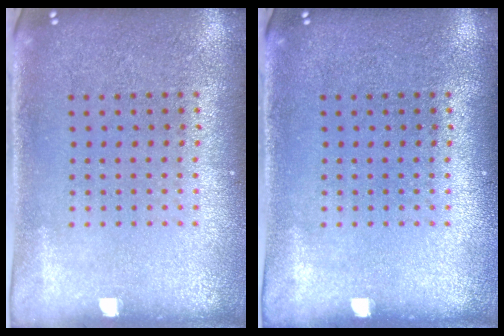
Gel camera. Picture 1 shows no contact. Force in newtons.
{"total": 0.0}